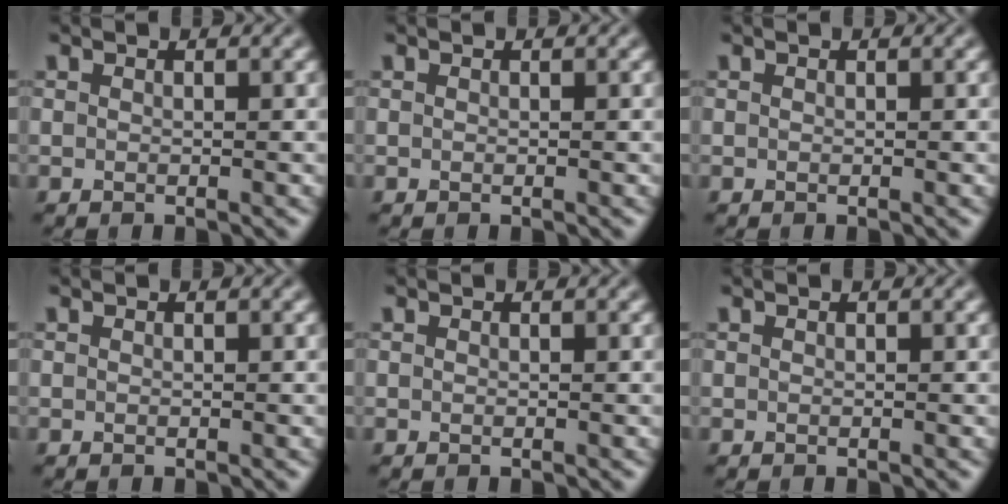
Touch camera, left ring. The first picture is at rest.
{"total": 0.0}
{"total": 0.0}
{"total": 0.0}
{"total": 0.0}
{"total": 0.0}